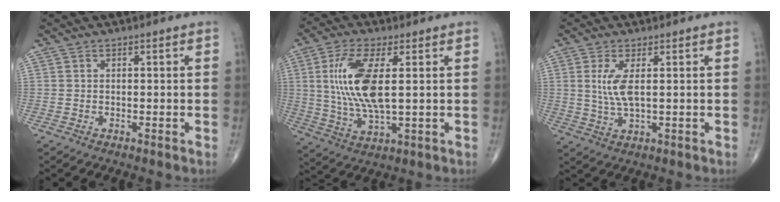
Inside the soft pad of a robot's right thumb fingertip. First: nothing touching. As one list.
[{"total": 13.0, "force": [2.1, 4.5, 12.0], "torque": [-0.262, -0.013, 0.046]}, {"total": 5.2, "force": [1.0, 1.5, 4.9], "torque": [-0.116, -0.010, 0.026]}]